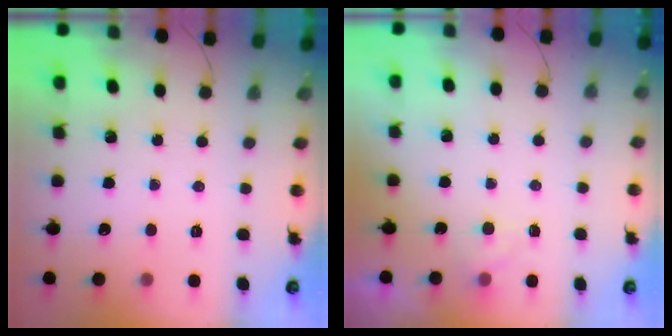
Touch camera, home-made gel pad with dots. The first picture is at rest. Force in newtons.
{"total": 1.3, "press": 0.7, "slide": 1.0}